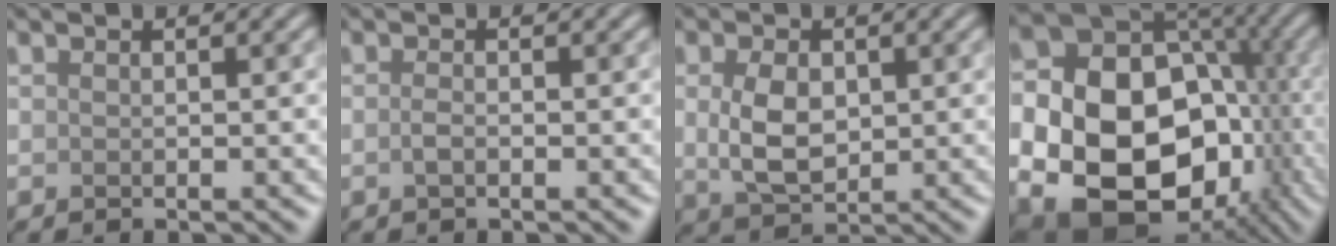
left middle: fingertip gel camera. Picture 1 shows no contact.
{"total": 0.8, "force": [-0.3, 0.3, 0.7], "torque": [-0.017, 0.000, -0.007]}
{"total": 4.2, "force": [0.4, 2.8, 3.2], "torque": [-0.074, -0.001, 0.011]}
{"total": 20.2, "force": [-4.1, 16.1, 11.4], "torque": [-0.195, -0.030, -0.066]}